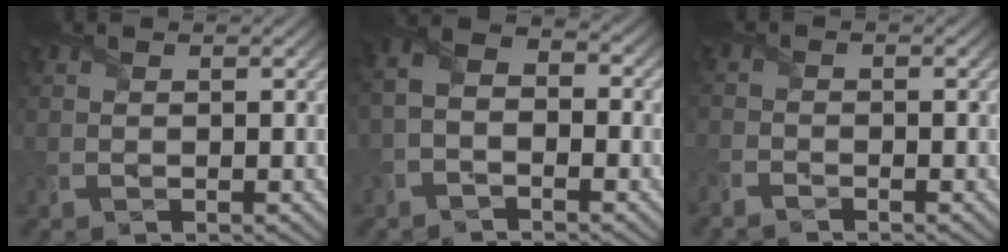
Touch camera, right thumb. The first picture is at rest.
{"total": 4.5, "force": [-1.9, 2.7, 3.0], "torque": [-0.068, 0.006, -0.051]}
{"total": 2.1, "force": [-2.1, 0.3, 0.3], "torque": [-0.010, -0.004, -0.050]}